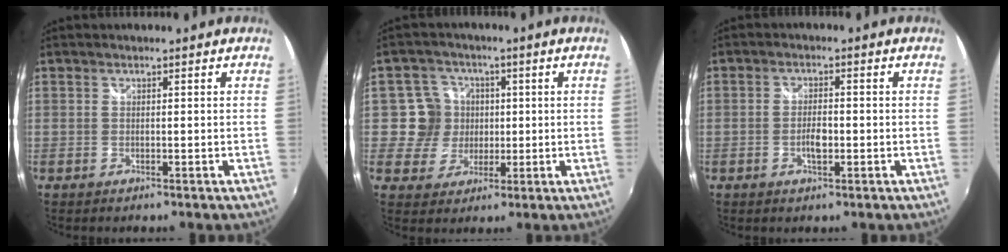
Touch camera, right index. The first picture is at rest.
{"total": 6.7, "force": [0.2, 6.6, 0.4], "torque": [-0.010, 0.008, -0.002]}
{"total": 3.2, "force": [-1.0, 1.4, 2.6], "torque": [-0.051, 0.000, -0.017]}